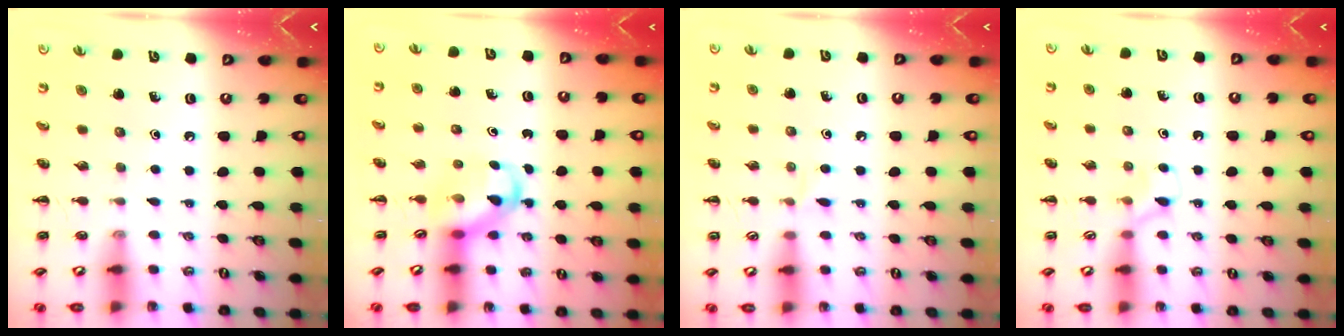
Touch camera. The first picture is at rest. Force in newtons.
{"total": 3.7, "press": 3.6, "slide": 0.7}
{"total": 3.9, "press": 3.6, "slide": 1.4}
{"total": 3.3, "press": 3.0, "slide": 1.3}